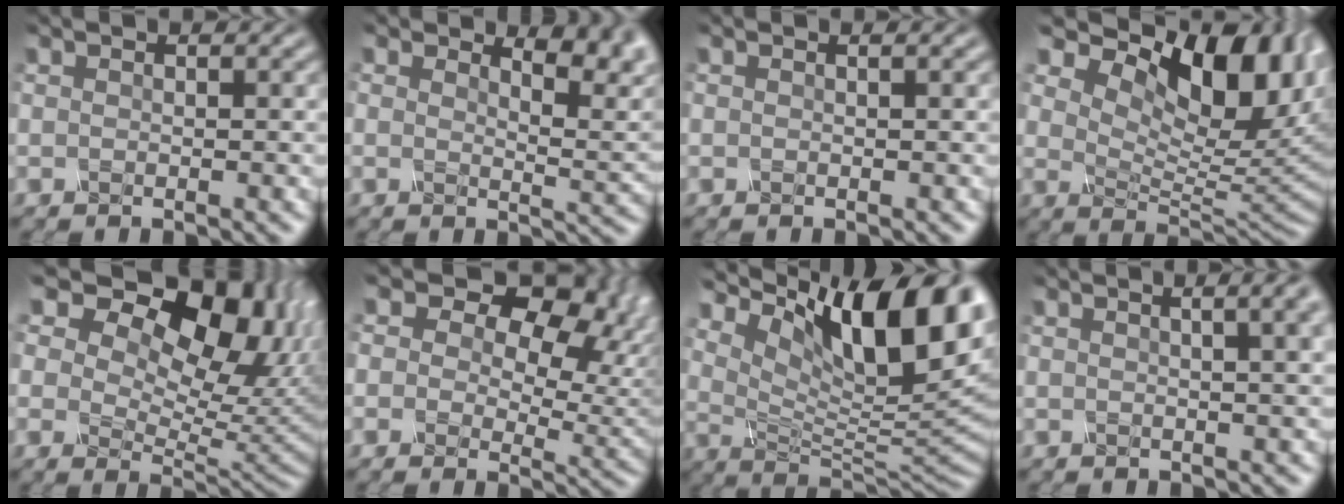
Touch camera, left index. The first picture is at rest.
{"total": 4.6, "force": [3.0, 2.0, 3.0], "torque": [-0.036, 0.002, 0.033]}
{"total": 0.7, "force": [0.3, 0.3, 0.6], "torque": [-0.005, 0.001, -0.003]}
{"total": 12.9, "force": [6.7, 6.3, 9.0], "torque": [-0.133, 0.006, 0.107]}
{"total": 18.5, "force": [9.0, 11.1, 11.7], "torque": [-0.179, 0.066, 0.140]}
{"total": 12.5, "force": [5.2, 7.9, 8.2], "torque": [-0.113, 0.016, 0.071]}
{"total": 12.6, "force": [5.4, 5.3, 10.1], "torque": [-0.152, 0.004, 0.098]}
{"total": 8.7, "force": [3.8, 4.2, 6.6], "torque": [-0.022, 0.062, 0.007]}